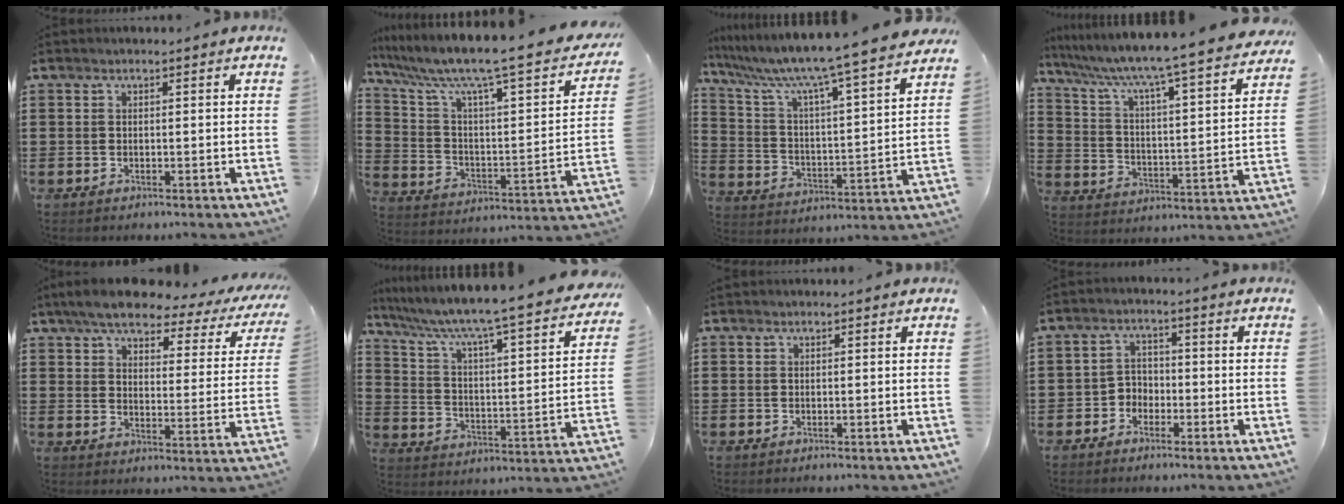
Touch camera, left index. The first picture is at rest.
{"total": 9.2, "force": [6.7, 0.8, 6.2], "torque": [-0.148, -0.051, 0.100]}
{"total": 8.4, "force": [7.3, -1.0, 4.2], "torque": [-0.113, -0.068, 0.111]}
{"total": 5.9, "force": [5.2, -0.9, 2.8], "torque": [-0.080, -0.059, 0.073]}
{"total": 6.8, "force": [5.6, 1.4, 3.5], "torque": [-0.086, -0.027, 0.093]}
{"total": 5.4, "force": [4.5, -0.5, 3.1], "torque": [-0.084, -0.054, 0.060]}
{"total": 0.0}
{"total": 2.8, "force": [-2.0, 1.9, 0.5], "torque": [-0.019, 0.007, -0.045]}